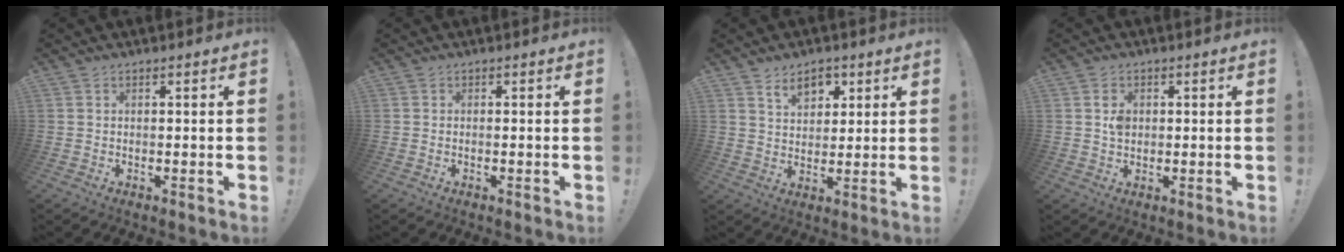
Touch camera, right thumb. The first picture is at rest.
{"total": 0.0}
{"total": 8.0, "force": [4.7, 5.1, 3.9], "torque": [-0.062, -0.014, 0.086]}
{"total": 2.9, "force": [0.5, 2.2, 1.8], "torque": [-0.021, -0.003, 0.005]}